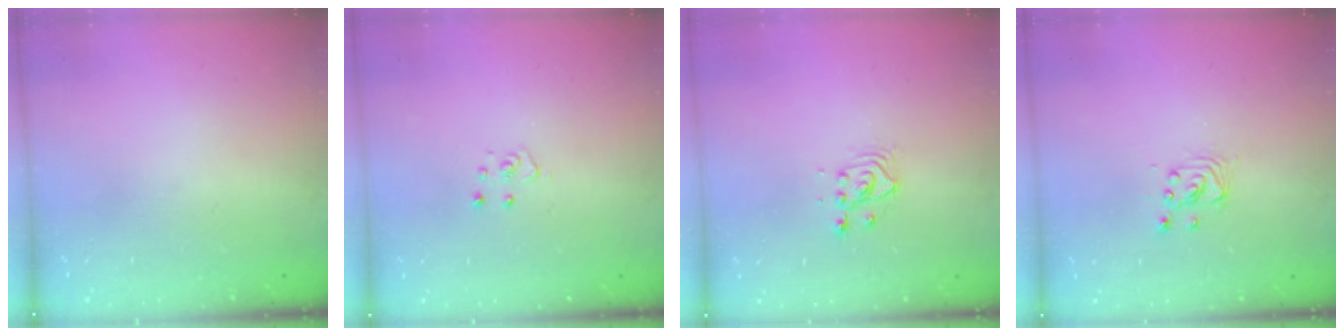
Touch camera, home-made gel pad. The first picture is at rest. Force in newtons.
{"total": 3.9, "press": 3.9, "slide": 0.2}
{"total": 3.7, "press": 3.7, "slide": 0.3}
{"total": 2.8, "press": 2.8, "slide": 0.1}